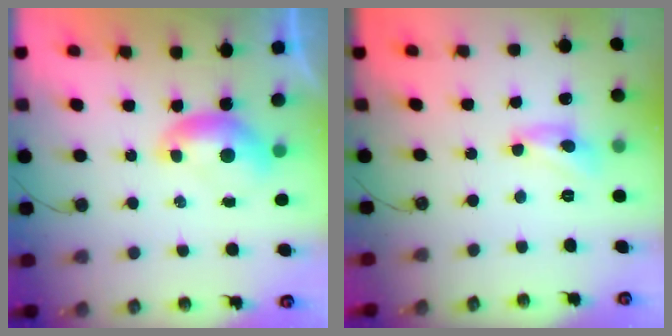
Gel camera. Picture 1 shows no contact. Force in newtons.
{"total": 5.5, "press": 5.5, "slide": 0.3}